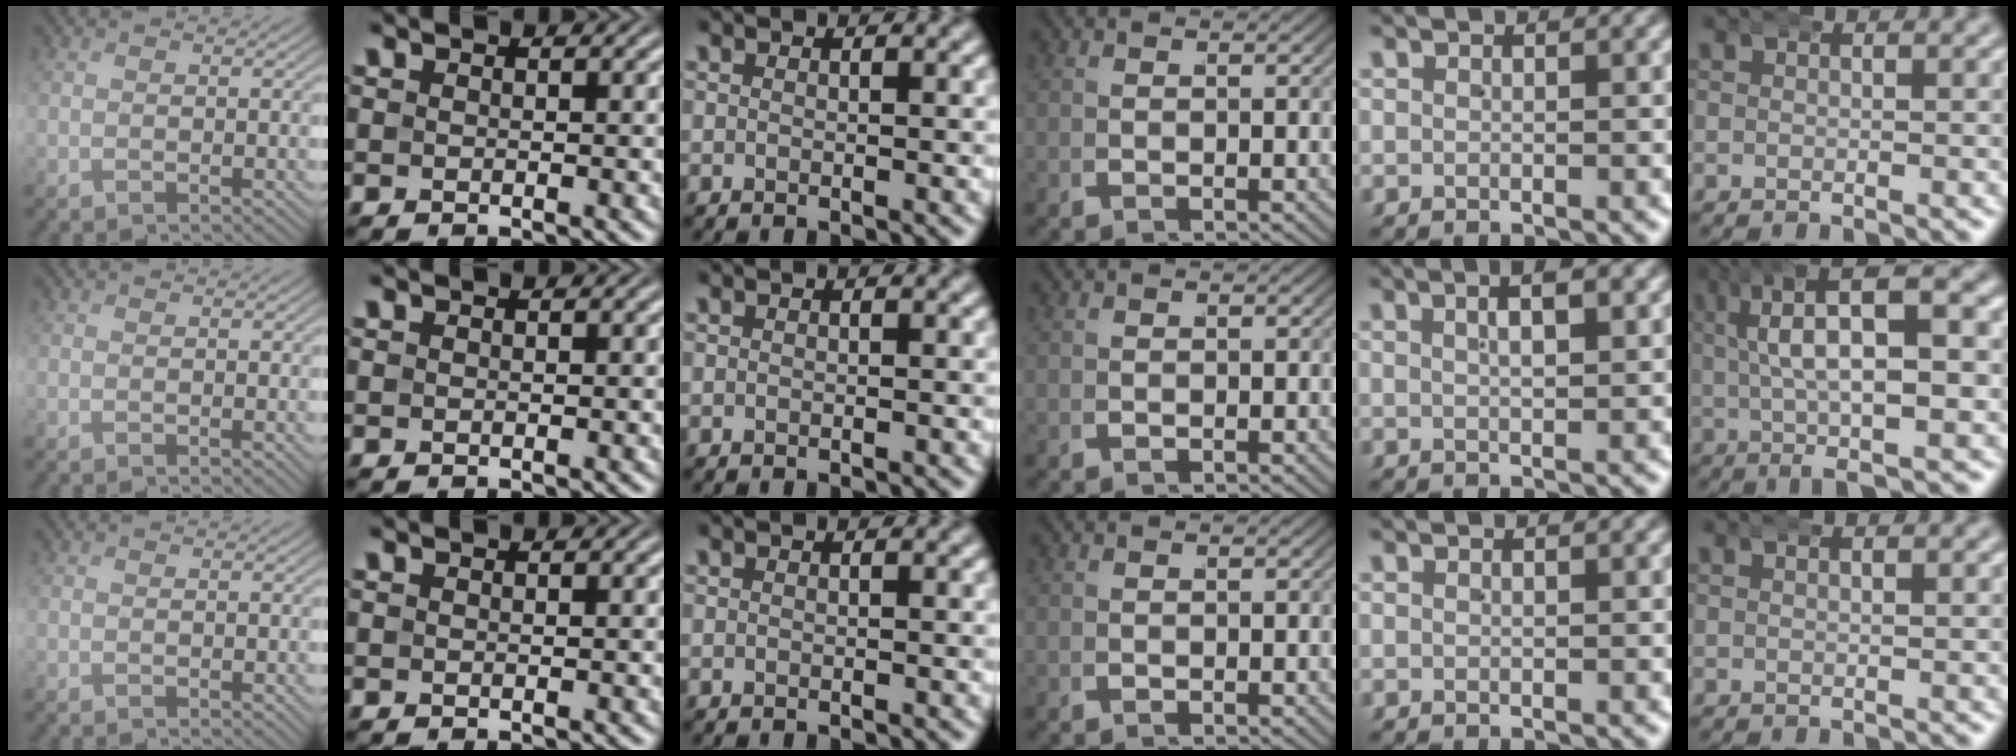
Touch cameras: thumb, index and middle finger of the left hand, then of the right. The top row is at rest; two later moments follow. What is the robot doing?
{"motion": "wrap", "object": "arm wrap"}